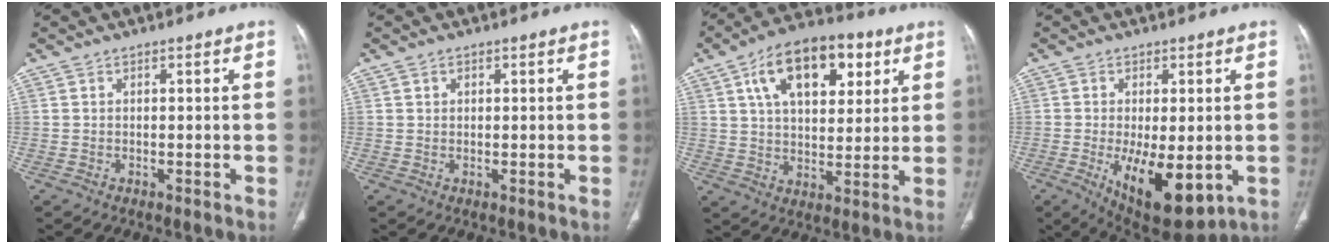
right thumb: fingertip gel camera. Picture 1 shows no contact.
{"total": 0.9, "force": [0.5, 0.7, 0.4], "torque": [0.000, 0.000, 0.009]}
{"total": 17.7, "force": [7.3, 9.8, 12.8], "torque": [-0.162, -0.006, 0.117]}
{"total": 13.4, "force": [-3.4, 5.8, 11.5], "torque": [-0.173, -0.021, -0.031]}